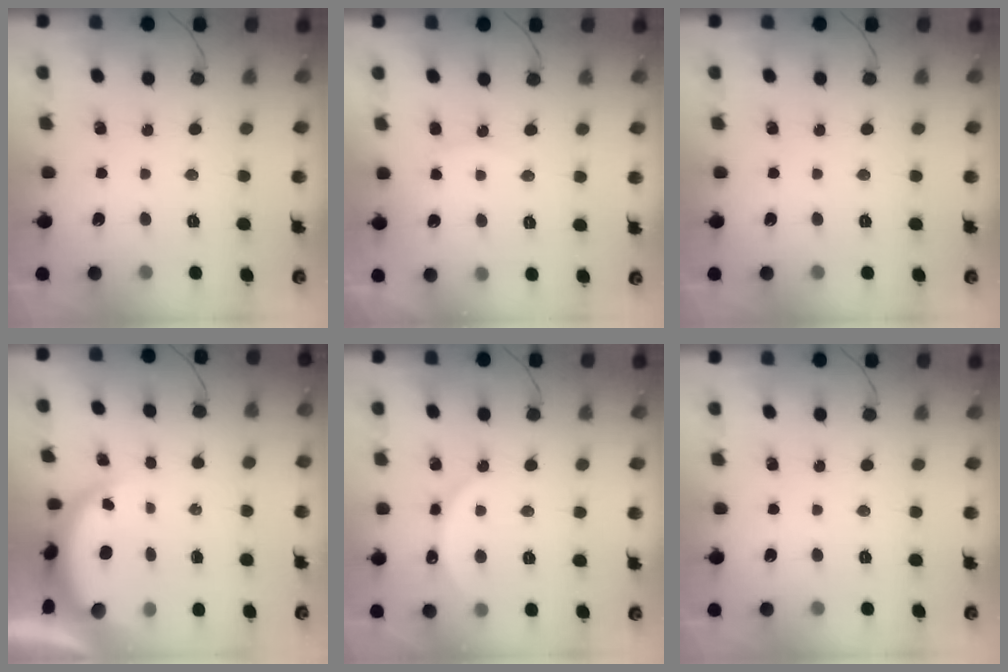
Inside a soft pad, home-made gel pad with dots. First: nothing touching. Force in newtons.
{"total": 5.8, "press": 5.8, "slide": 0.4}
{"total": 0.0}
{"total": 4.6, "press": 4.6, "slide": 0.3}
{"total": 2.9, "press": 2.9, "slide": 0.3}
{"total": 0.0}